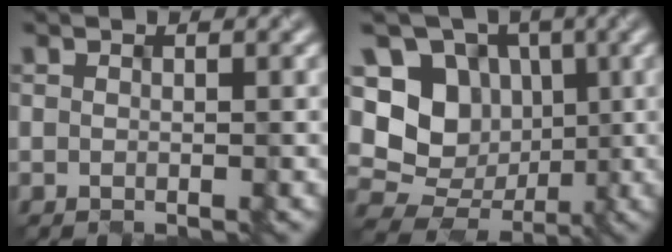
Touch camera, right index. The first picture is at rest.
{"total": 11.1, "force": [1.3, 9.6, 5.4], "torque": [-0.104, 0.029, -0.002]}